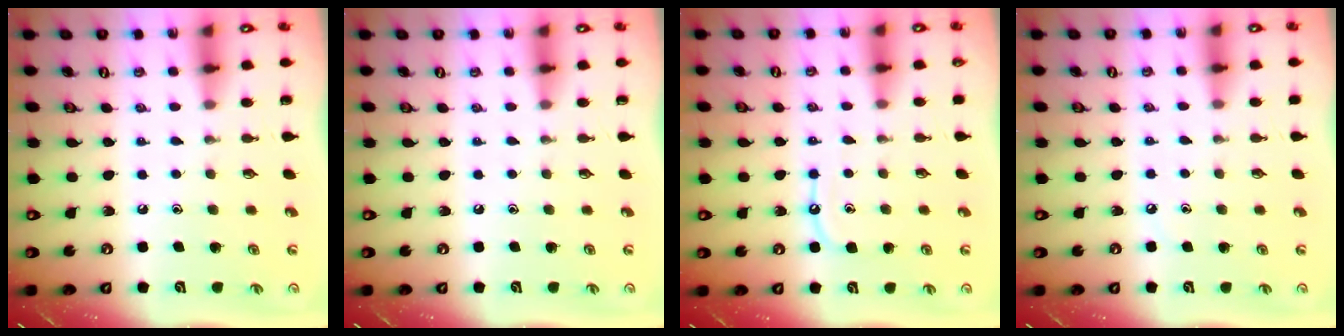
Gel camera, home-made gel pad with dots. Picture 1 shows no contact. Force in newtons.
{"total": 0.0}
{"total": 7.5, "press": 7.5, "slide": 0.7}
{"total": 2.6, "press": 2.6, "slide": 0.4}